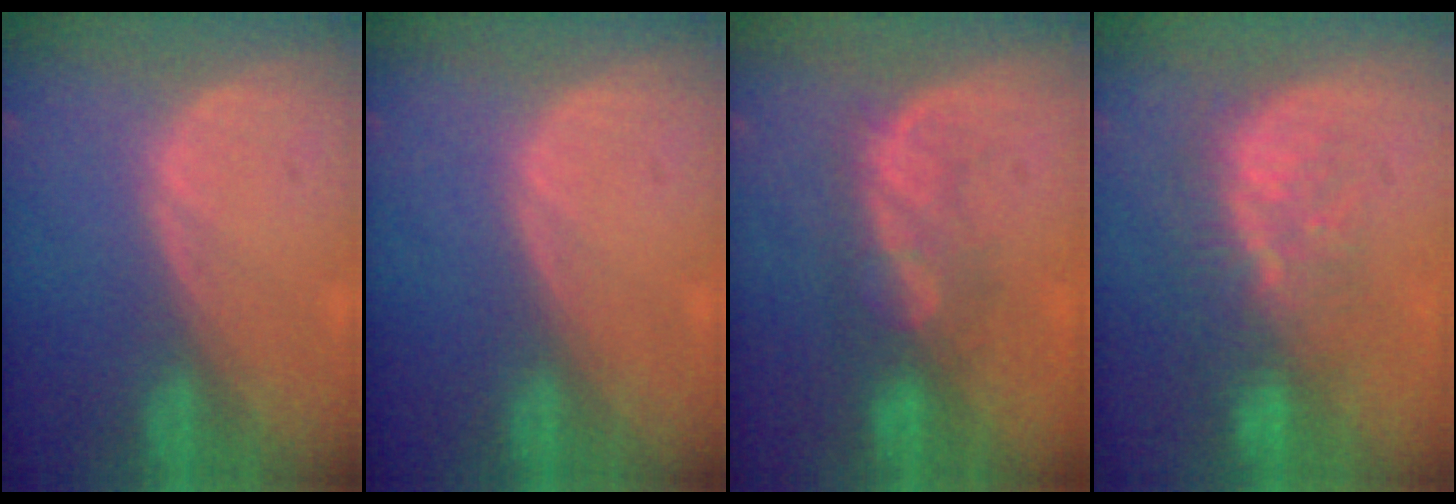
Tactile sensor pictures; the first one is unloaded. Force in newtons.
{"total": 0.0}
{"total": 5.6, "press": 5.5, "slide": 1.3}
{"total": 8.4, "press": 7.8, "slide": 3.0}